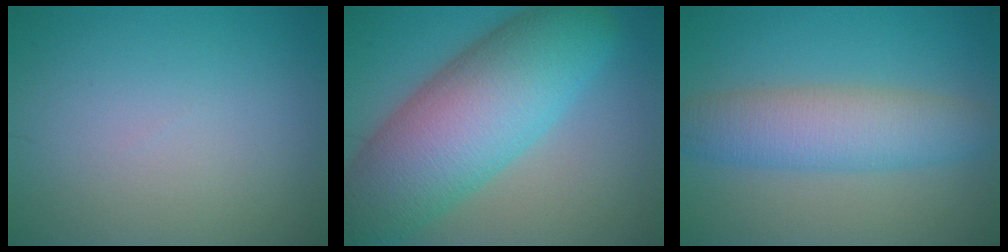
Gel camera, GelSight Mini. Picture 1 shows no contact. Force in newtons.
{"total": 12.9, "press": 12.9, "slide": 0.5}
{"total": 5.6, "press": 5.6, "slide": 0.1}